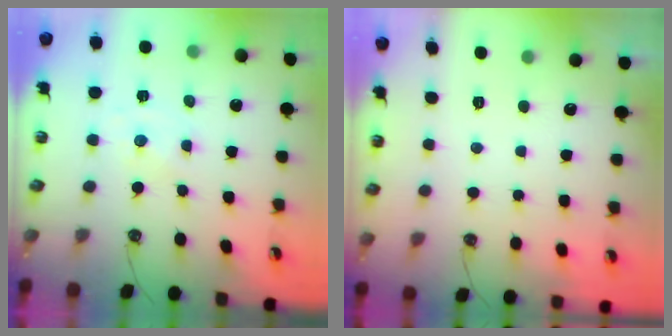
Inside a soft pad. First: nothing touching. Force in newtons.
{"total": 0.0}